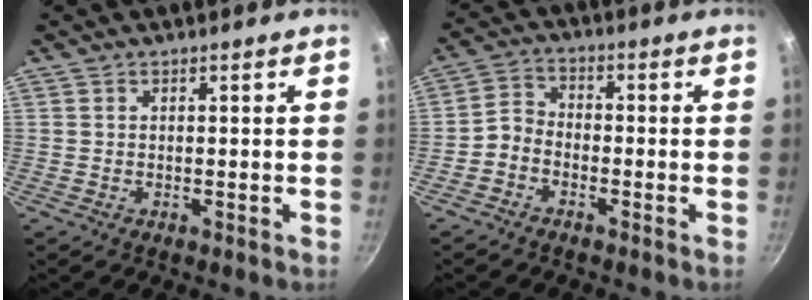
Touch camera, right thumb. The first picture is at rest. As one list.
[{"total": 4.1, "force": [-2.3, 2.9, 1.8], "torque": [-0.027, 0.037, -0.057]}]